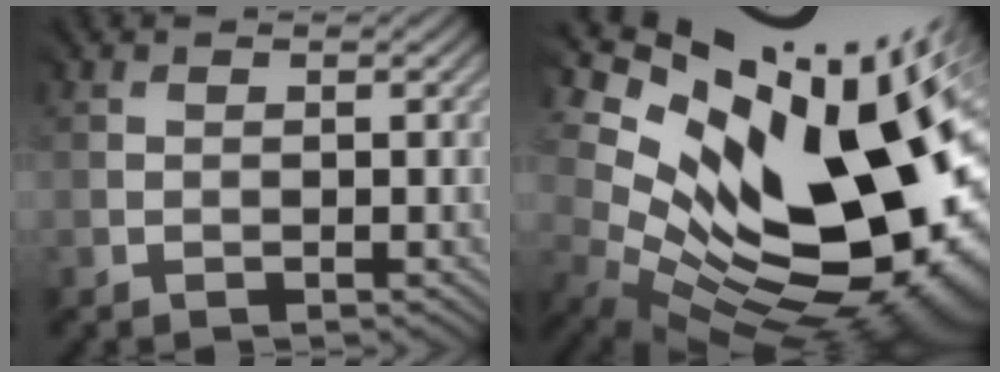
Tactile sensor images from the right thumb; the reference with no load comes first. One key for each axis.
{"total": 19.0, "fx": 4.1, "fy": 10.4, "fz": 15.4, "tx": -0.238, "ty": -0.011, "tz": 0.105}